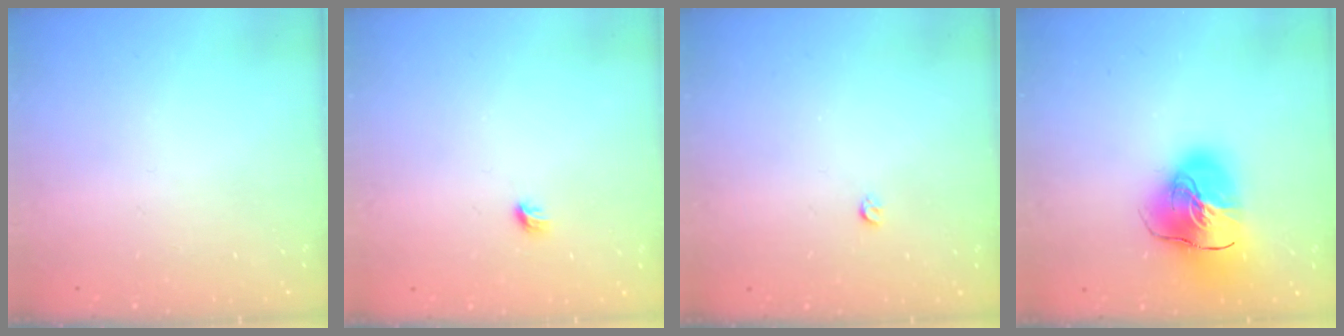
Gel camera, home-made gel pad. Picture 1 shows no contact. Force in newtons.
{"total": 3.7, "press": 3.6, "slide": 1.0}
{"total": 2.8, "press": 2.8, "slide": 0.5}
{"total": 18.1, "press": 17.9, "slide": 2.6}